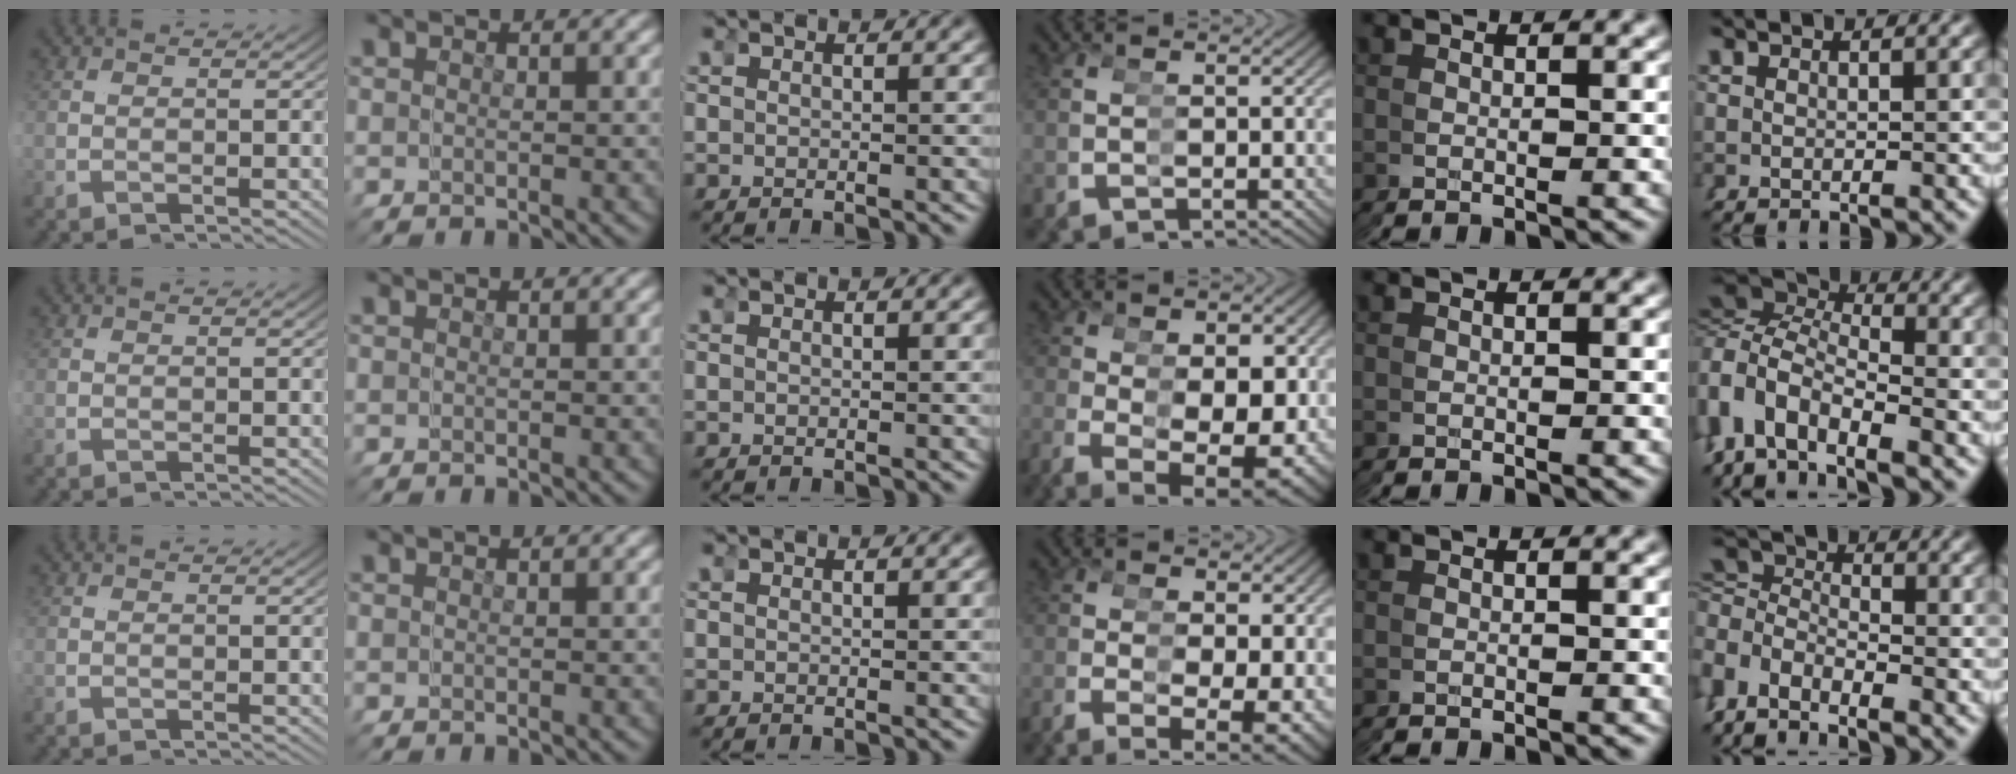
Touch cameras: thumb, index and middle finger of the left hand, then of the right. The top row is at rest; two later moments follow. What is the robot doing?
{"motion": "grasp_and_lifting", "object": "hoodie"}